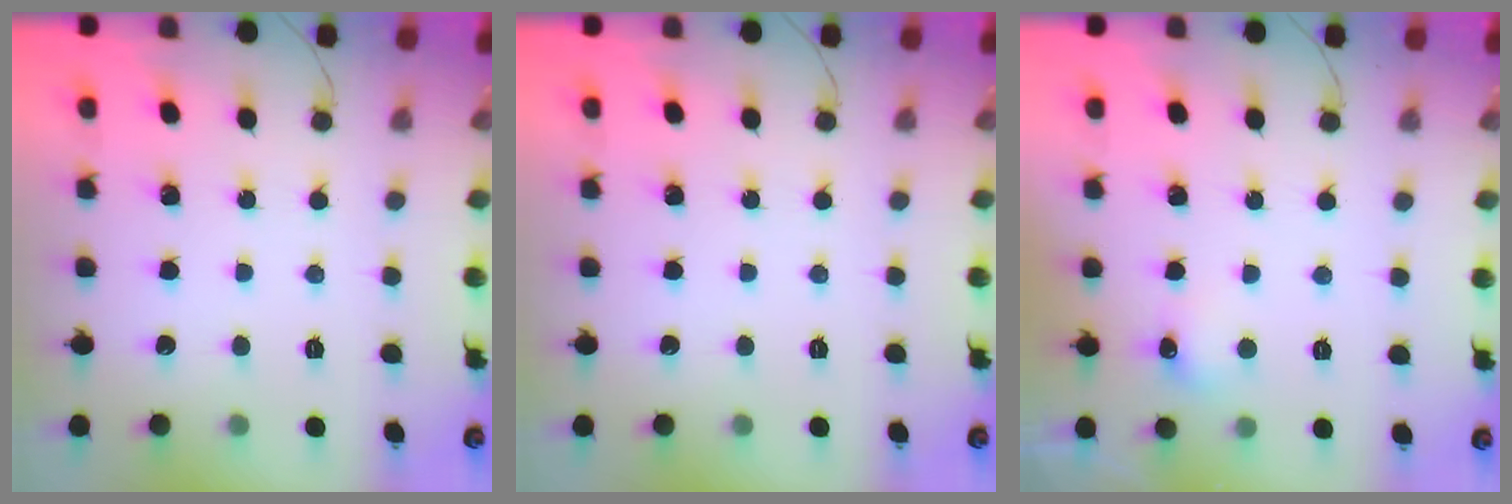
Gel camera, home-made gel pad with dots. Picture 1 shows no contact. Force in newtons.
{"total": 0.0}
{"total": 5.9, "press": 5.8, "slide": 1.2}